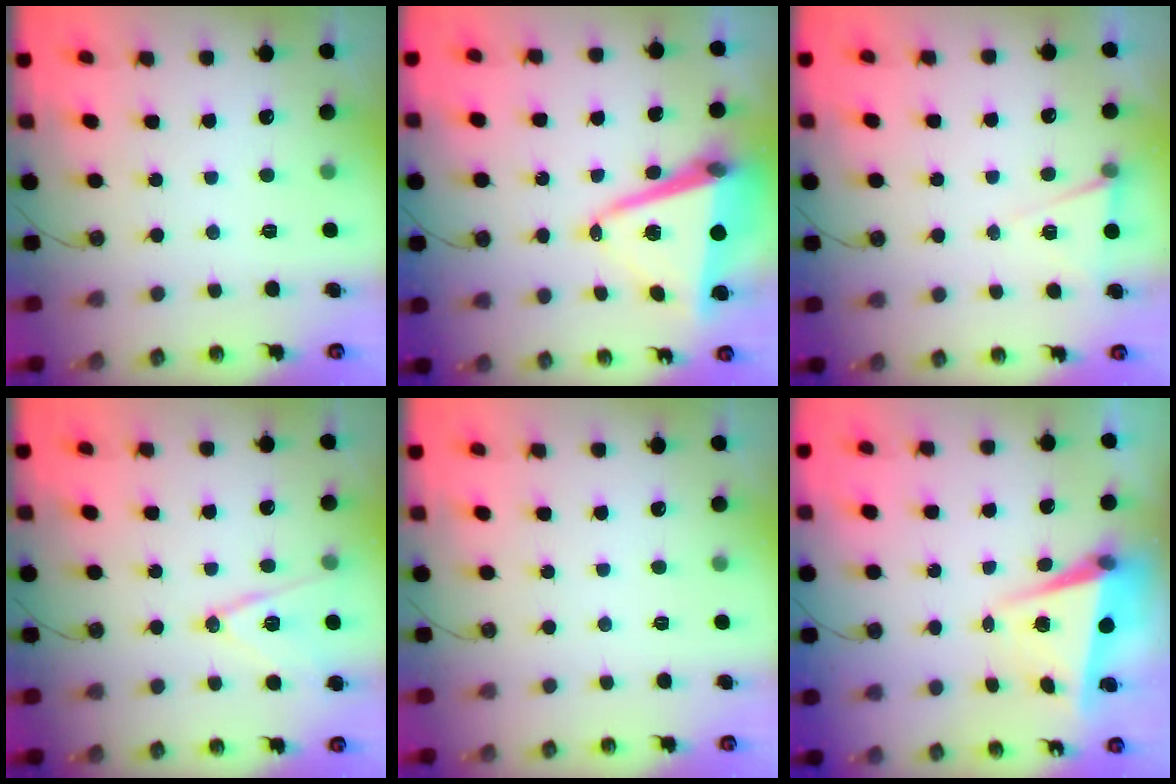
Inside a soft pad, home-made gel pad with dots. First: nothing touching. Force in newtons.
{"total": 13.3, "press": 12.9, "slide": 3.2}
{"total": 6.1, "press": 4.0, "slide": 4.6}
{"total": 12.1, "press": 11.6, "slide": 3.5}
{"total": 0.0}
{"total": 5.4, "press": 5.2, "slide": 1.3}